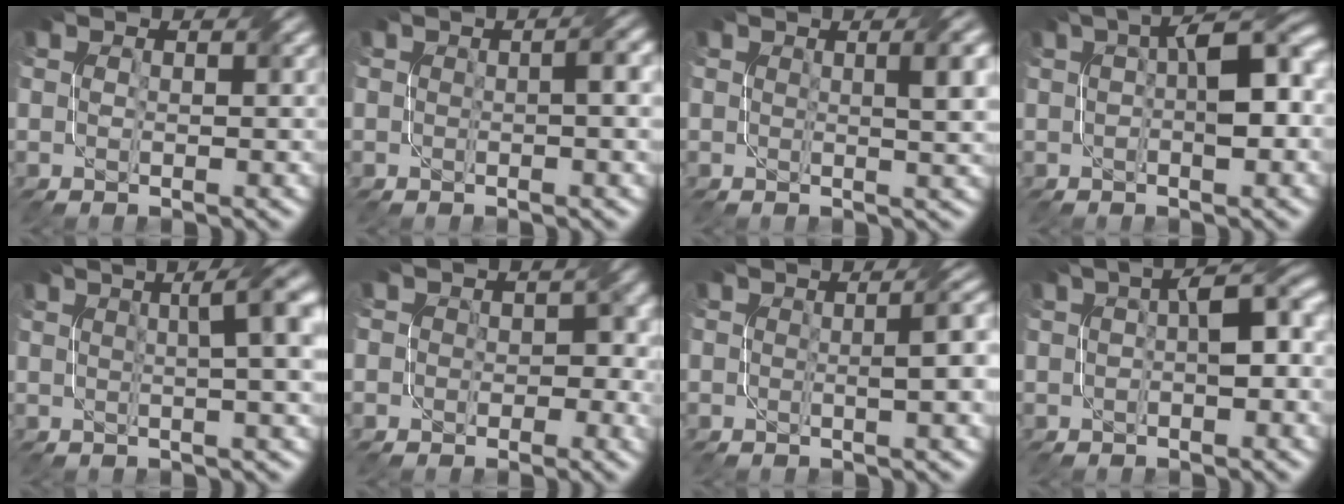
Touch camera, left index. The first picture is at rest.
{"total": 1.7, "force": [-0.2, 0.3, 1.6], "torque": [-0.020, 0.009, -0.001]}
{"total": 3.4, "force": [0.7, 0.9, 3.2], "torque": [-0.030, 0.012, 0.011]}
{"total": 6.3, "force": [0.8, 2.1, 5.9], "torque": [-0.083, 0.019, 0.010]}
{"total": 7.2, "force": [1.6, 2.2, 6.7], "torque": [-0.038, 0.035, 0.015]}
{"total": 3.7, "force": [-0.6, 3.2, 1.8], "torque": [0.008, 0.006, -0.013]}
{"total": 2.9, "force": [-0.2, 0.6, 2.8], "torque": [-0.033, 0.012, 0.000]}
{"total": 5.2, "force": [0.2, 1.8, 4.8], "torque": [-0.066, 0.018, 0.001]}